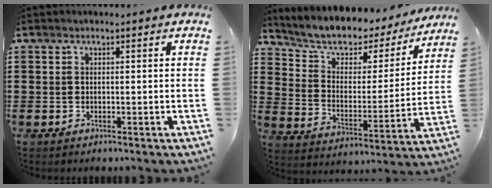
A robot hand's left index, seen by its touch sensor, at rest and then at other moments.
{"total": 5.6, "force": [4.7, 2.7, 1.4], "torque": [-0.053, -0.042, 0.077]}